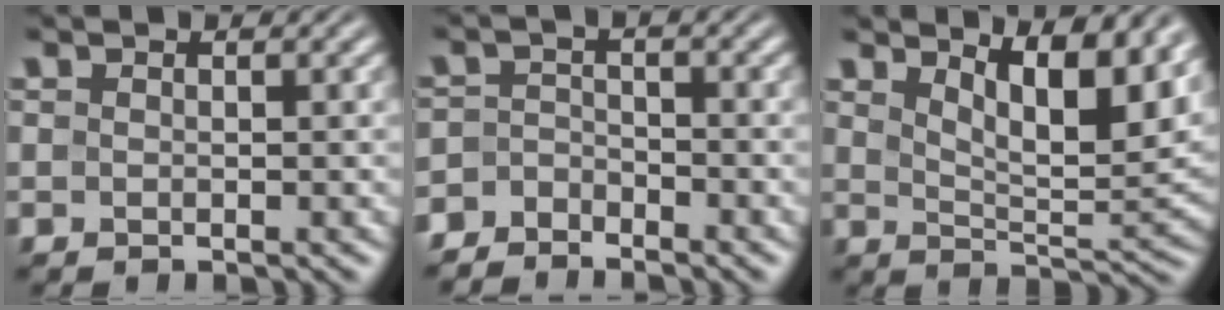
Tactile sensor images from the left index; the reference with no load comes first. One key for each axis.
{"total": 2.9, "fx": -2.7, "fy": 0.9, "fz": 0.3, "tx": -0.006, "ty": 0.001, "tz": -0.060}
{"total": 8.2, "fx": 4.7, "fy": 2.4, "fz": 6.3, "tx": -0.090, "ty": 0.001, "tz": 0.074}